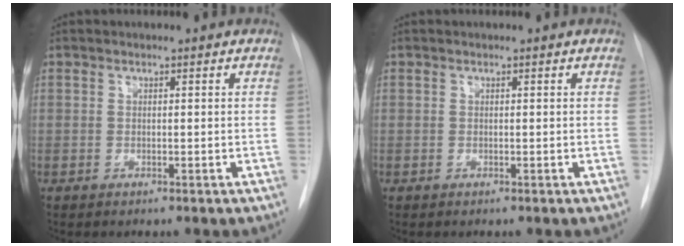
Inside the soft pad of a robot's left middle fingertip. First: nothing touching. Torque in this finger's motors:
{"motor_torque": [0.04, -0.04, -0.01, 0.01]}